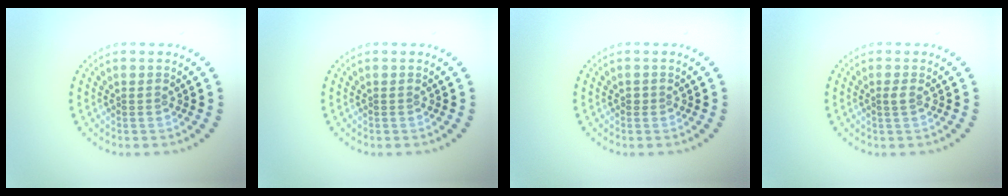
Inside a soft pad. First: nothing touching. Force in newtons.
{"total": 0.0}
{"total": 0.5, "press": 0.3, "slide": 0.4}
{"total": 0.9, "press": 0.7, "slide": 0.5}